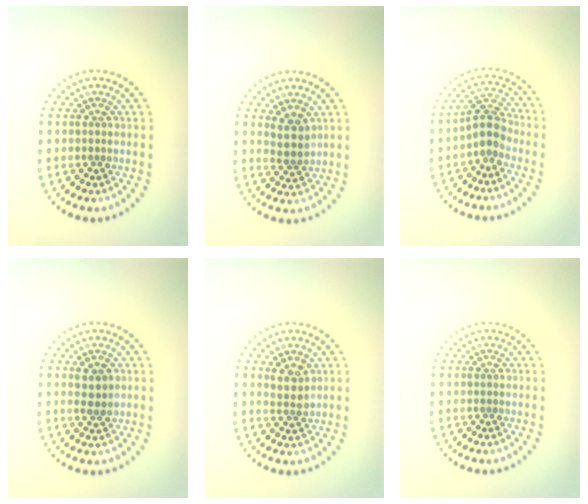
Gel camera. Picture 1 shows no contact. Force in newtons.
{"total": 2.1, "press": 1.8, "slide": 1.1}
{"total": 2.8, "press": 2.5, "slide": 1.3}
{"total": 1.9, "press": 1.9, "slide": 0.4}
{"total": 2.0, "press": 1.7, "slide": 0.9}
{"total": 0.0}